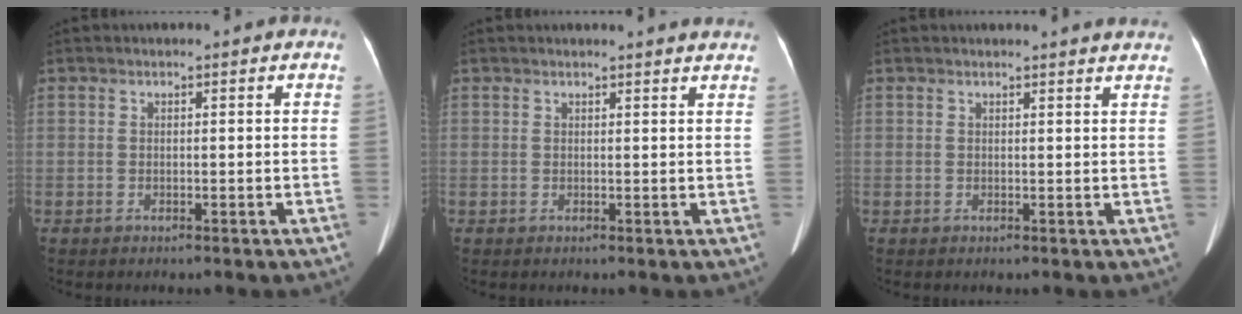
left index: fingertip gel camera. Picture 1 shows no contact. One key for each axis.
{"total": 4.9, "fx": 4.8, "fy": 0.4, "fz": 1.2, "tx": -0.010, "ty": 0.003, "tz": 0.036}
{"total": 5.3, "fx": 5.1, "fy": 0.5, "fz": 1.2, "tx": -0.009, "ty": 0.000, "tz": 0.037}